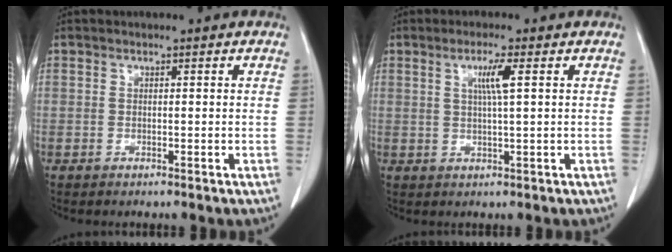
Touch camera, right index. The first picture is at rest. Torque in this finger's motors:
{"motor_torque": [0.36, 0.24, 0.08, 0.06]}